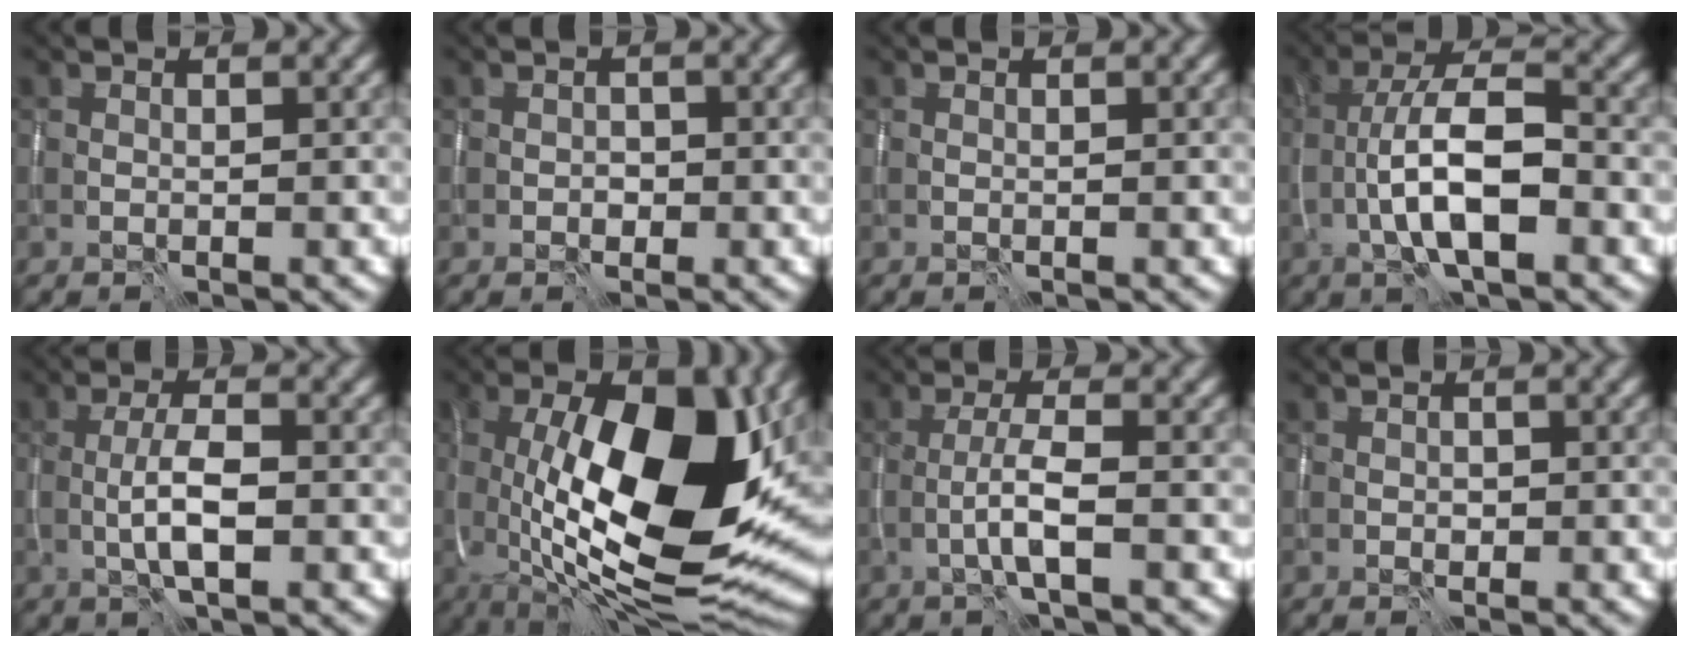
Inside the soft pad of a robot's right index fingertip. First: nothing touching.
{"total": 1.1, "force": [-0.5, 0.9, 0.5], "torque": [-0.007, -0.001, -0.007]}
{"total": 0.0}
{"total": 7.1, "force": [-2.3, 2.4, 6.2], "torque": [-0.107, 0.014, -0.046]}
{"total": 3.5, "force": [-0.9, 0.9, 3.2], "torque": [-0.063, 0.000, -0.018]}
{"total": 16.6, "force": [0.4, 7.1, 15.0], "torque": [-0.238, -0.007, 0.008]}
{"total": 2.7, "force": [-1.0, 0.2, 2.5], "torque": [-0.049, 0.001, -0.022]}
{"total": 0.7, "force": [-0.3, 0.6, 0.3], "torque": [-0.005, -0.001, -0.002]}